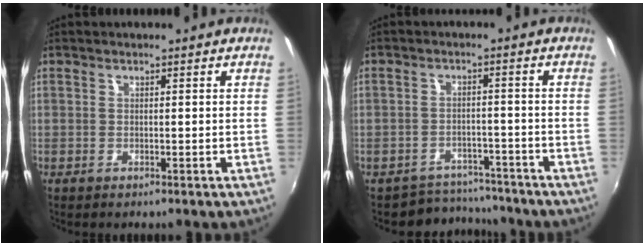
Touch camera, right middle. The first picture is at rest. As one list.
[{"total": 6.4, "force": [-5.5, 3.2, -0.8], "torque": [0.006, 0.024, -0.078]}]